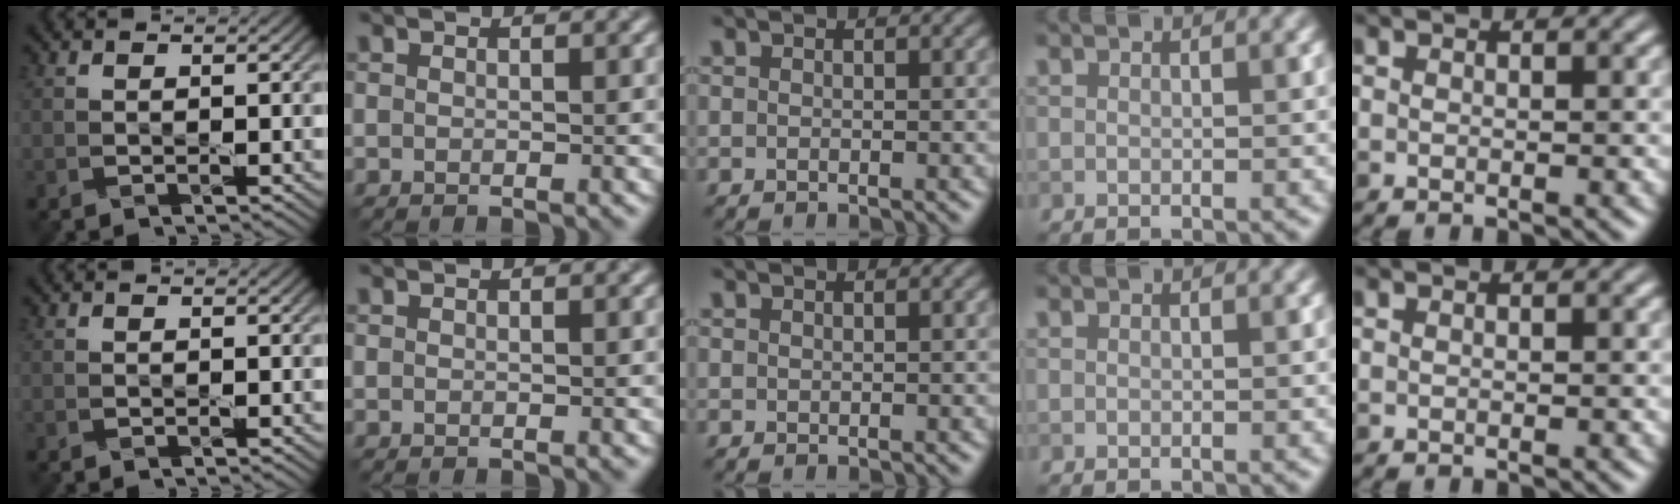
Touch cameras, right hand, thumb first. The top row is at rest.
{}